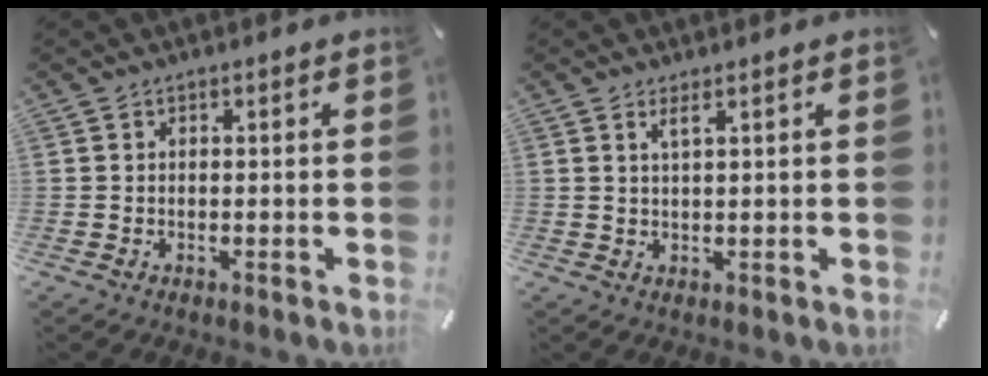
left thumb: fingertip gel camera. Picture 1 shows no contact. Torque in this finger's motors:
{"motor_torque": [0.48, 0.41, 0.14, -0.08, -0.01]}